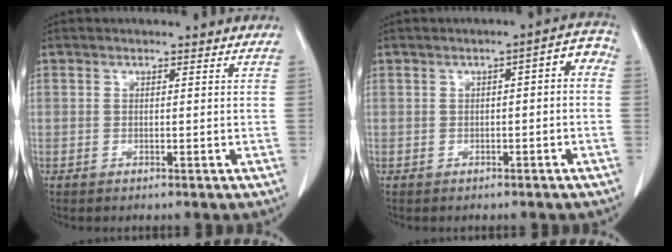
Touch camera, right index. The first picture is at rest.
{"total": 4.0, "force": [0.0, 1.3, 3.8], "torque": [-0.044, 0.026, -0.005]}